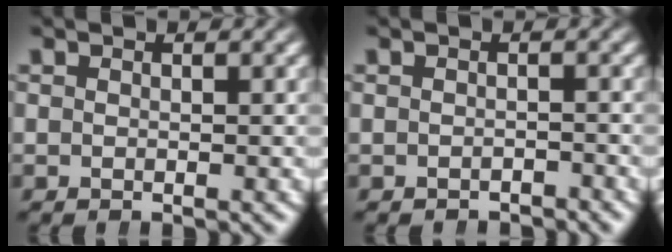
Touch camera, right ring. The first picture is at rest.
{"total": 1.6, "force": [-1.6, -0.1, -0.2], "torque": [0.007, -0.008, -0.021]}